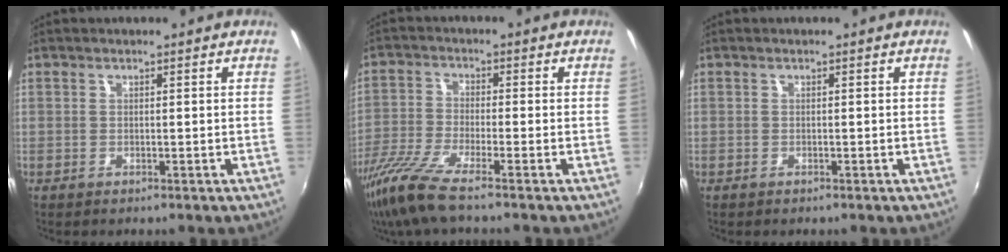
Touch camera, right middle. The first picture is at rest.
{"total": 8.8, "force": [-6.7, 0.1, 5.7], "torque": [-0.131, -0.026, -0.132]}
{"total": 0.0}